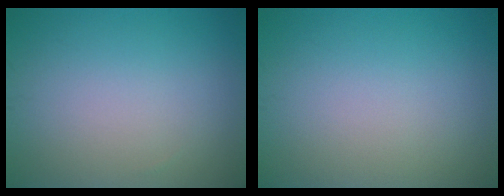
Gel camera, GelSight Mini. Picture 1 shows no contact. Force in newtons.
{"total": 0.0}